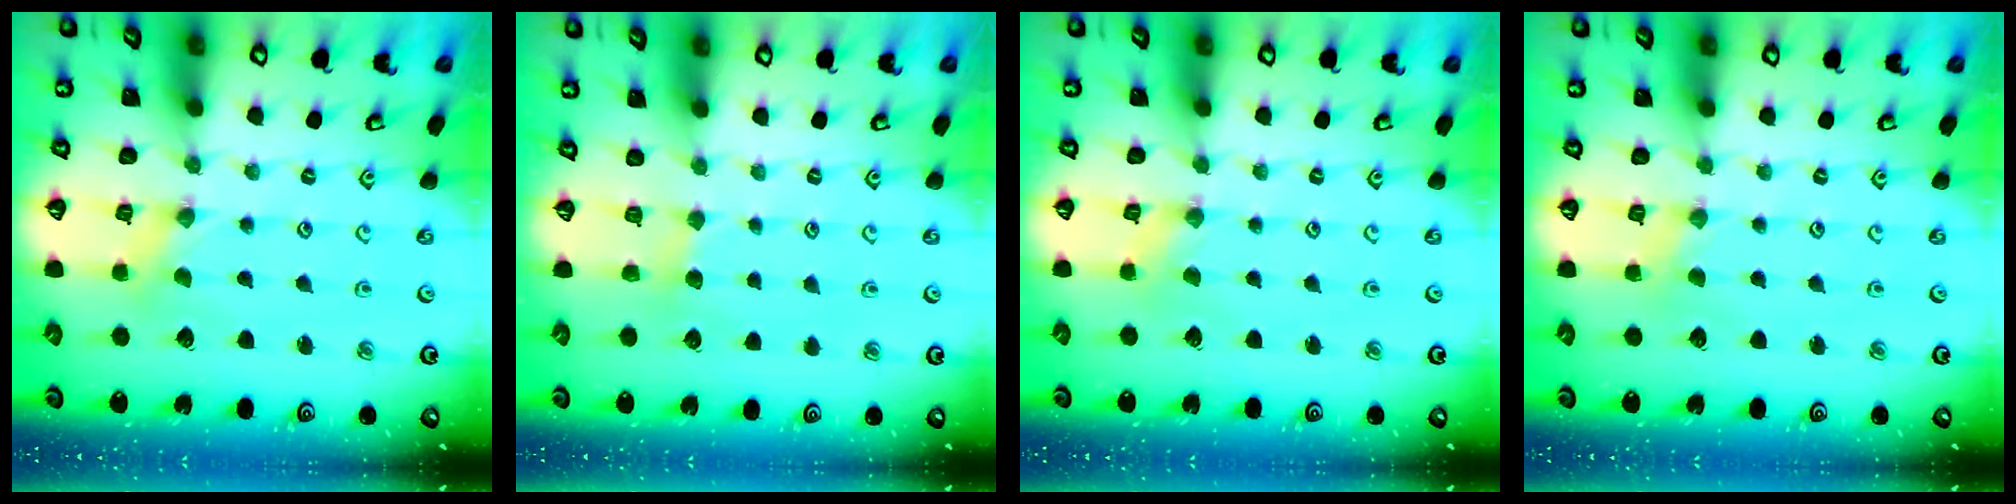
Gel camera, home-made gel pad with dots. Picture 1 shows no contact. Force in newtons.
{"total": 2.9, "press": 2.9, "slide": 0.4}
{"total": 0.9, "press": 0.9, "slide": 0.2}
{"total": 2.1, "press": 2.1, "slide": 0.4}